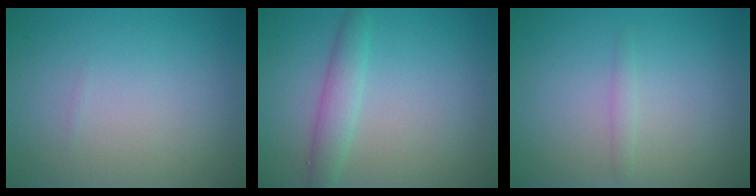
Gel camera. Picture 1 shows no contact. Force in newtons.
{"total": 2.4, "press": 2.4, "slide": 0.1}
{"total": 0.8, "press": 0.8, "slide": 0.0}